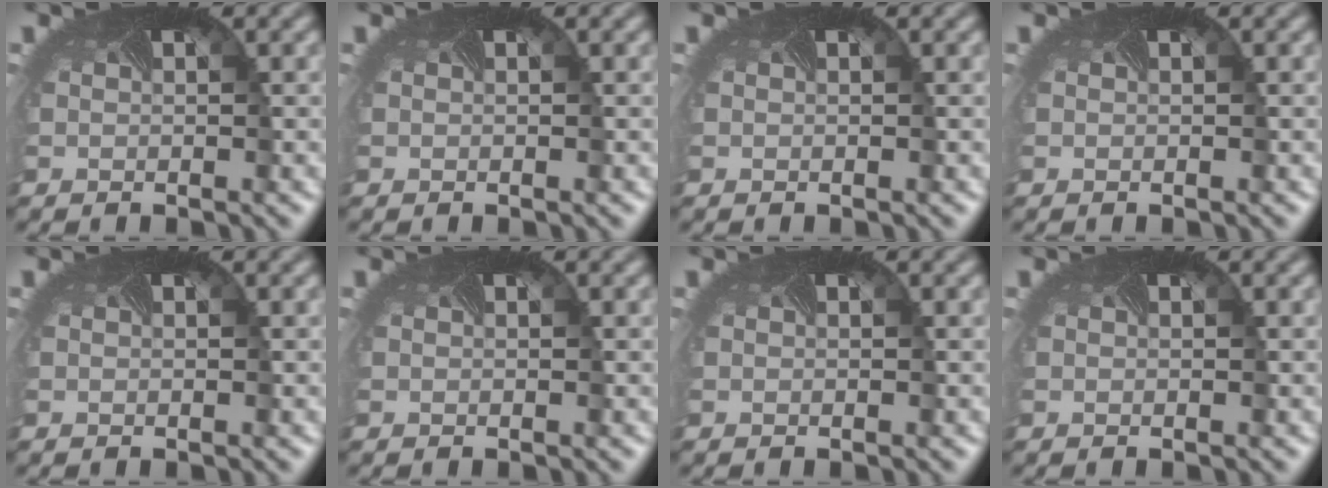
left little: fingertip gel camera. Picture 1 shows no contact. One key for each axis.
{"total": 0.0}
{"total": 0.0}
{"total": 0.0}
{"total": 0.0}
{"total": 0.0}
{"total": 0.0}
{"total": 0.0}